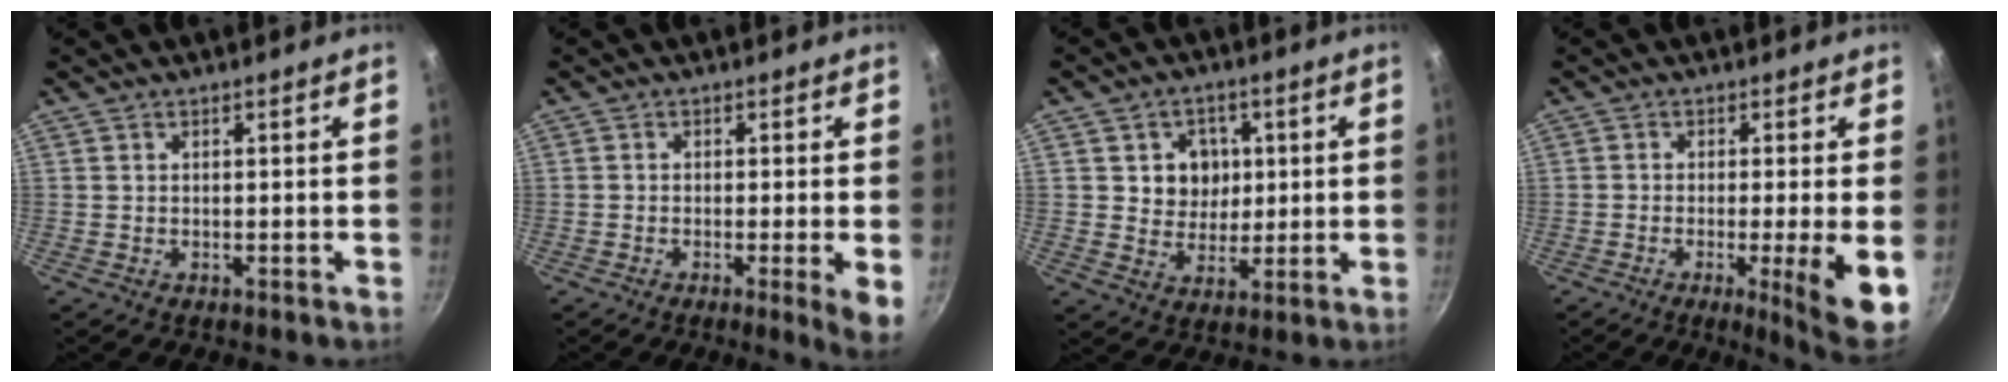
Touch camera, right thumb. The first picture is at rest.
{"total": 5.2, "force": [-1.1, 0.5, 5.1], "torque": [-0.067, -0.006, -0.017]}
{"total": 7.6, "force": [1.4, 6.9, 2.9], "torque": [-0.009, -0.006, 0.024]}
{"total": 8.4, "force": [-2.0, 0.3, 8.1], "torque": [-0.122, -0.007, -0.029]}